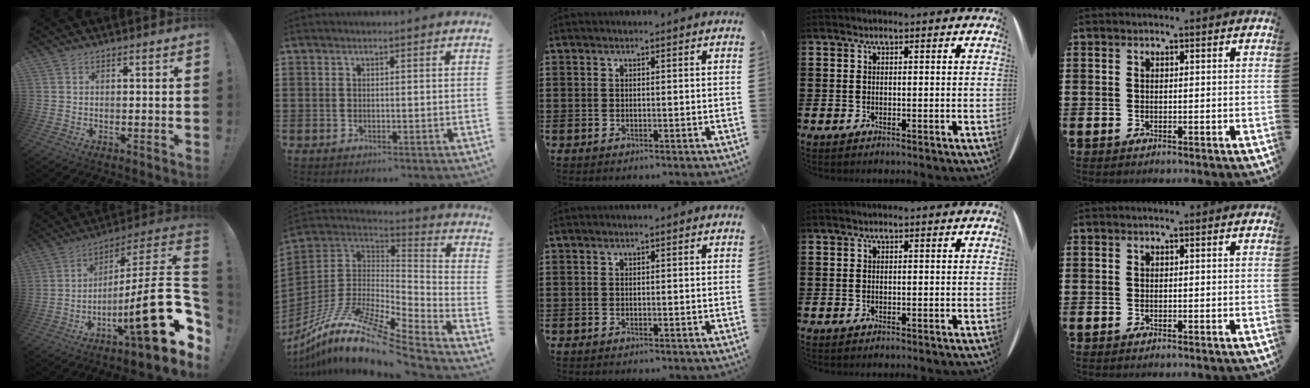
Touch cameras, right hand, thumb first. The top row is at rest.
{"thumb": {"total": 23.2, "force": [-6.6, 3.0, 22.1], "torque": [-0.354, 0.015, -0.109]}, "index": {"total": 13.0, "force": [-9.5, 2.0, 8.6], "torque": [-0.181, 0.001, -0.185]}}